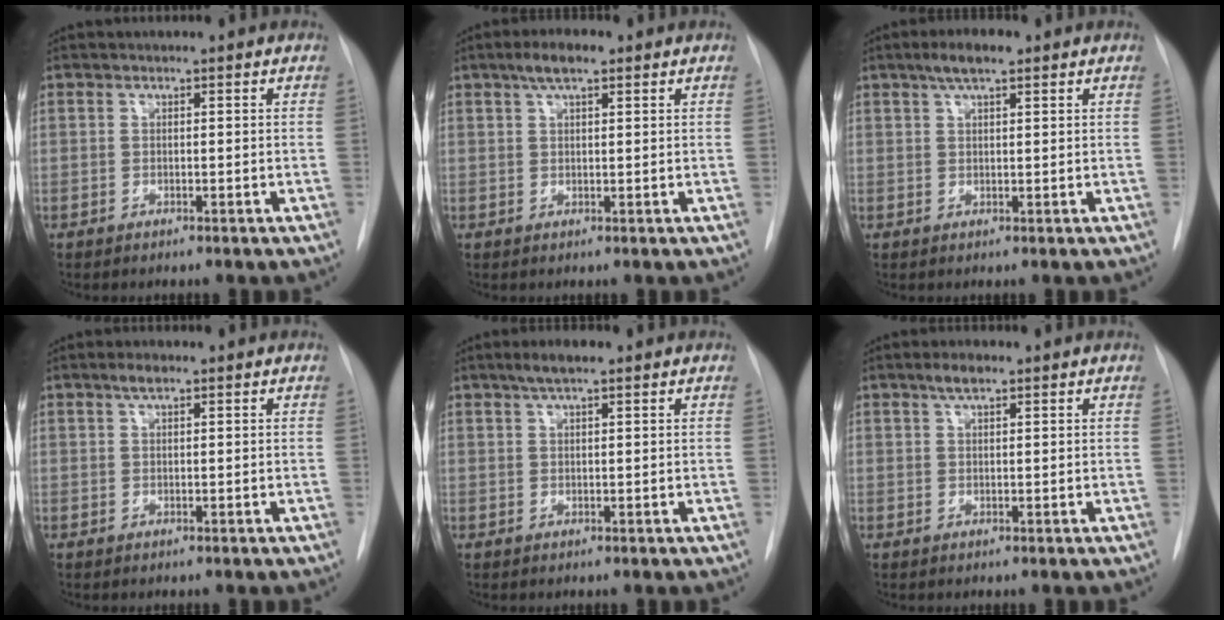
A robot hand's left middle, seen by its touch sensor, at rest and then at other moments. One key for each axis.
{"total": 3.8, "fx": 2.4, "fy": 1.0, "fz": 2.8, "tx": -0.057, "ty": 0.011, "tz": 0.041}
{"total": 4.2, "fx": 2.7, "fy": 1.0, "fz": 3.0, "tx": -0.059, "ty": 0.011, "tz": 0.045}
{"total": 1.5, "fx": 1.0, "fy": 0.4, "fz": 1.1, "tx": -0.022, "ty": 0.007, "tz": 0.018}
{"total": 3.3, "fx": 2.2, "fy": 0.6, "fz": 2.3, "tx": -0.047, "ty": 0.008, "tz": 0.038}
{"total": 2.4, "fx": 1.6, "fy": 0.6, "fz": 1.6, "tx": -0.034, "ty": 0.007, "tz": 0.028}